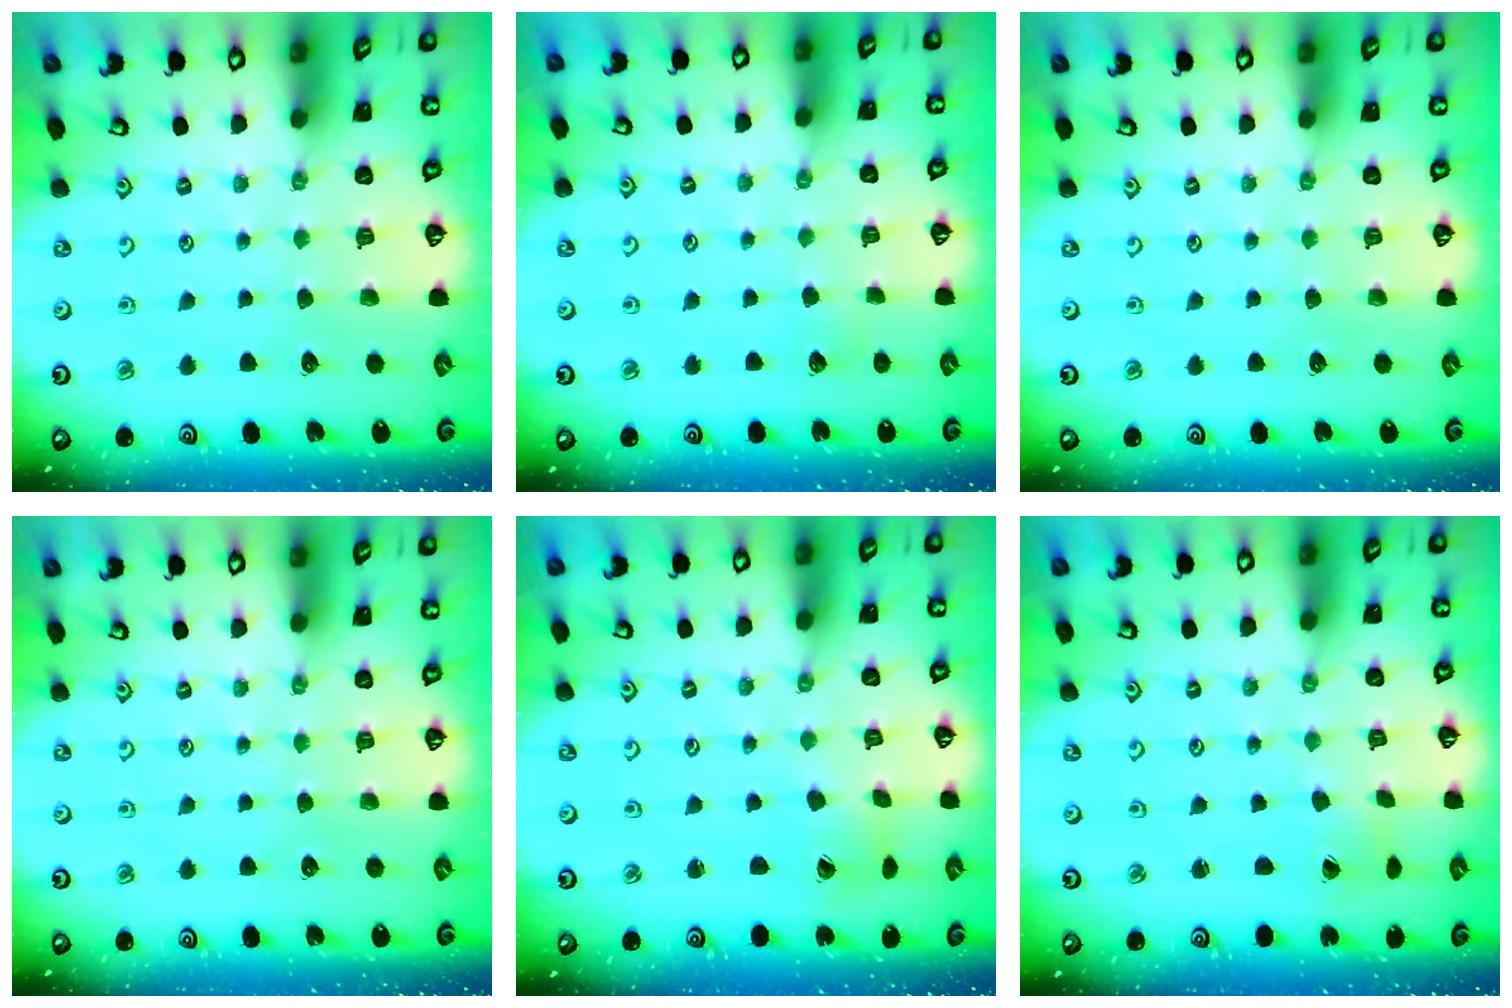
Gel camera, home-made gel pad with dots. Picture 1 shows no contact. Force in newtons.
{"total": 2.9, "press": 2.9, "slide": 0.4}
{"total": 0.0}
{"total": 0.0}
{"total": 2.4, "press": 2.4, "slide": 0.4}
{"total": 1.6, "press": 1.6, "slide": 0.1}